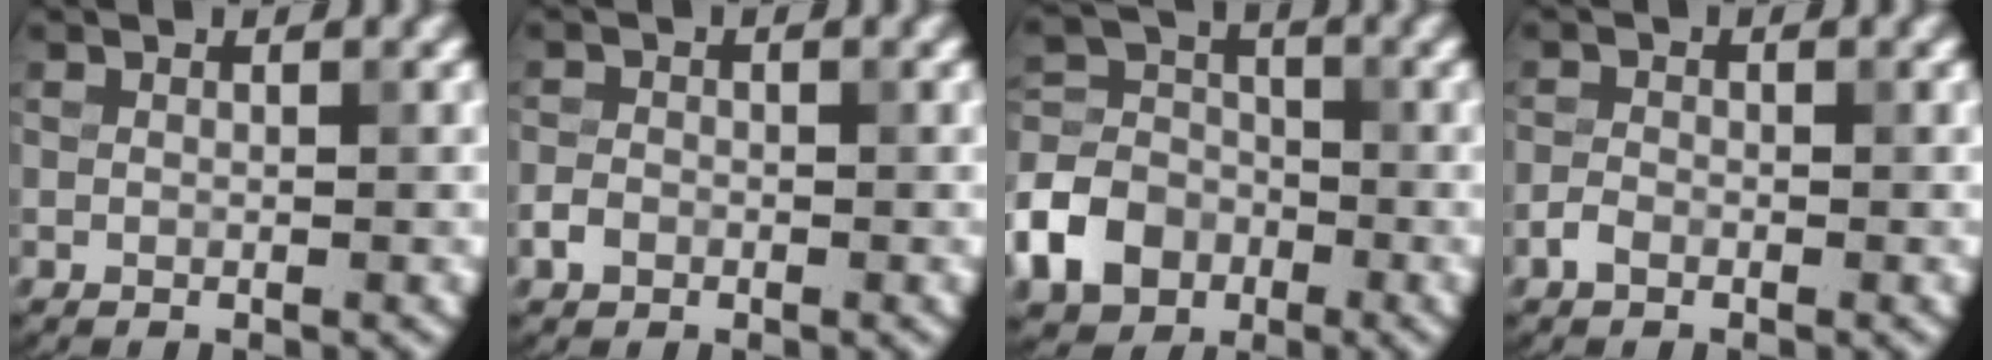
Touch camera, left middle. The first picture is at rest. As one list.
[{"total": 1.5, "force": [-0.7, 1.1, 0.6], "torque": [-0.006, 0.001, -0.018]}, {"total": 7.8, "force": [-3.6, 5.9, 3.5], "torque": [-0.080, -0.004, -0.084]}, {"total": 1.3, "force": [-0.8, 0.8, 0.7], "torque": [-0.011, 0.002, -0.020]}]